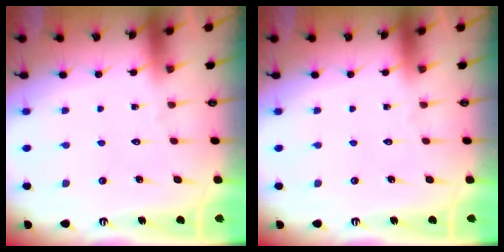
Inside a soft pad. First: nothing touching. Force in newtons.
{"total": 0.0}